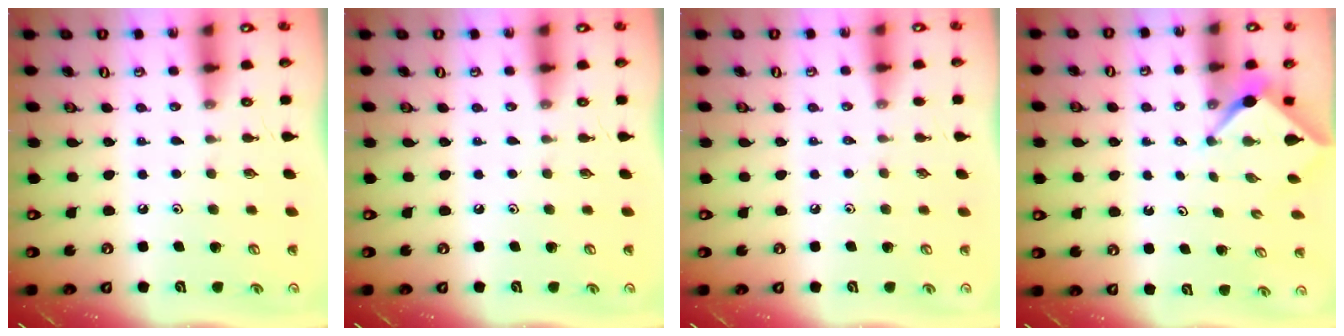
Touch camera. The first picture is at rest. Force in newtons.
{"total": 0.0}
{"total": 2.1, "press": 2.1, "slide": 0.4}
{"total": 2.5, "press": 2.5, "slide": 0.3}